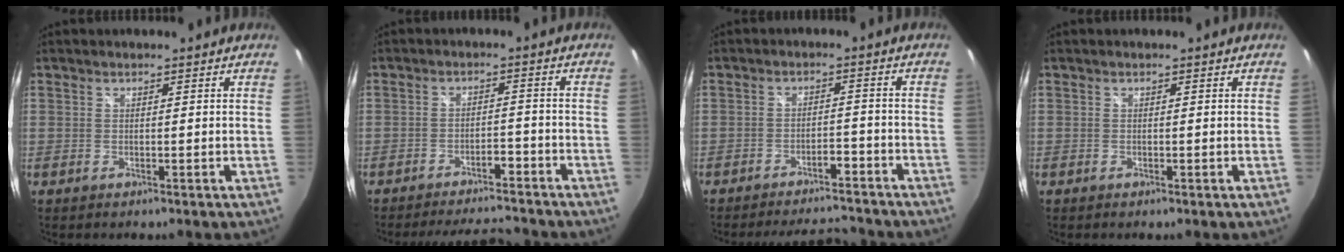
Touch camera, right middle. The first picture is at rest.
{"total": 11.1, "force": [-9.9, 2.8, 4.1], "torque": [-0.091, 0.015, -0.135]}
{"total": 10.9, "force": [-9.7, 2.9, 3.9], "torque": [-0.086, 0.018, -0.130]}
{"total": 0.0}